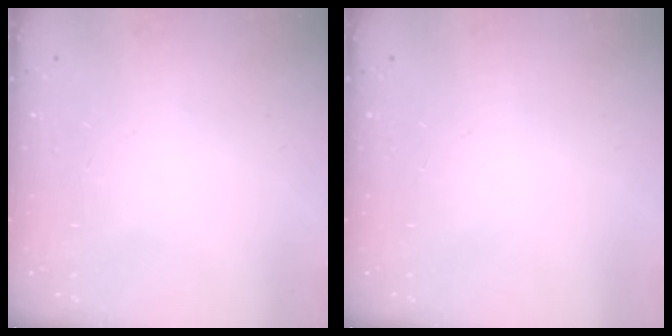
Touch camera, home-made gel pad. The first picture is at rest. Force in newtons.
{"total": 0.0}